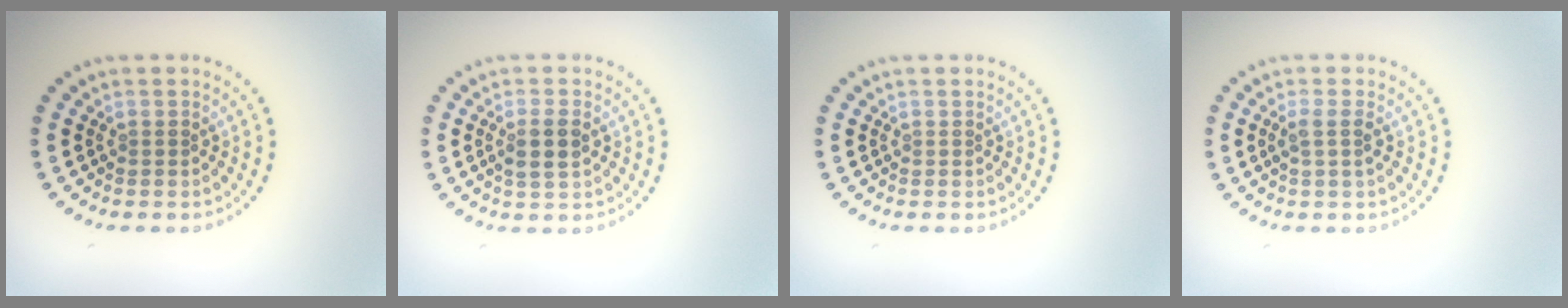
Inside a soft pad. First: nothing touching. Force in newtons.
{"total": 2.4, "press": 2.3, "slide": 0.7}
{"total": 0.0}
{"total": 1.5, "press": 1.2, "slide": 0.9}